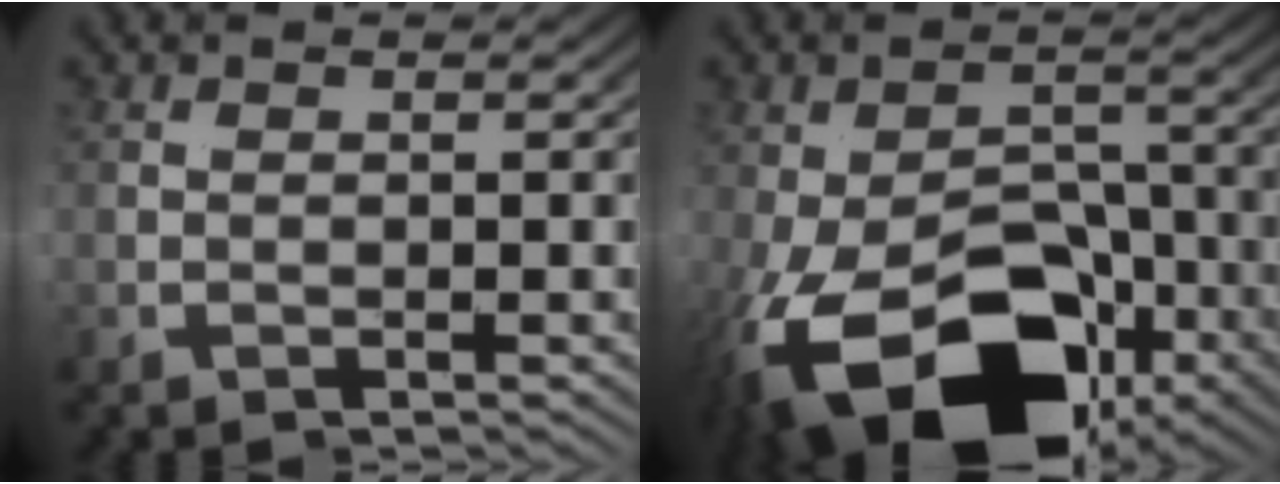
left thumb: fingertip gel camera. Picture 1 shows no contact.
{"total": 16.0, "force": [-5.8, 8.3, 12.4], "torque": [-0.213, -0.053, -0.064]}